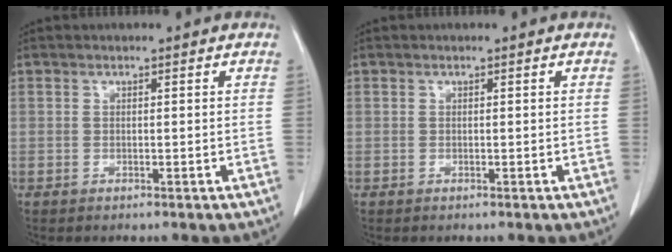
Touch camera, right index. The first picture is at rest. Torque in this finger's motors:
{"motor_torque": [0.00, 0.00, 0.00, 0.00]}